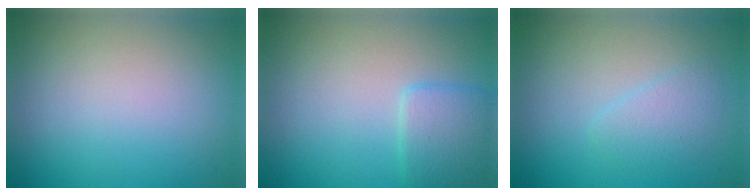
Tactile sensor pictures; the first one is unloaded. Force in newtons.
{"total": 2.6, "press": 2.6, "slide": 0.1}
{"total": 1.8, "press": 1.8, "slide": 0.1}